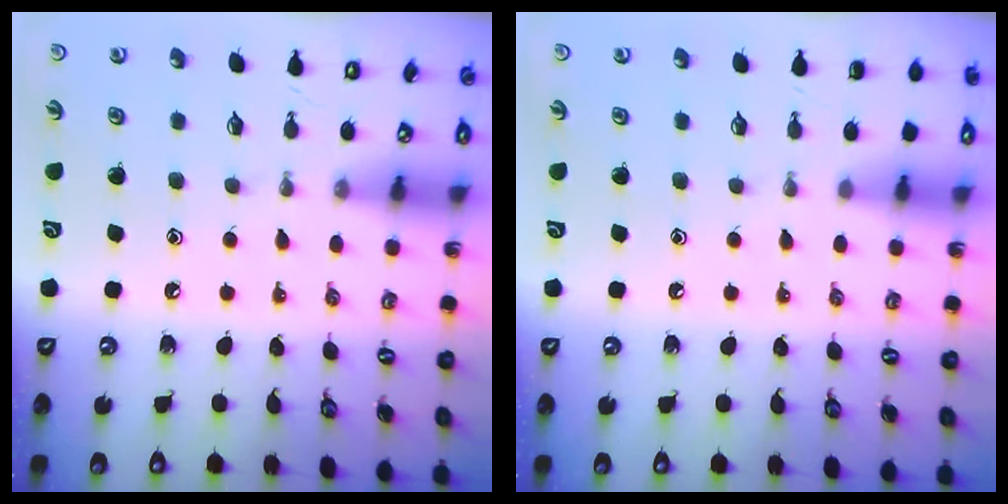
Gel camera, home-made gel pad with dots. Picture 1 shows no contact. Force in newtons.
{"total": 0.0}